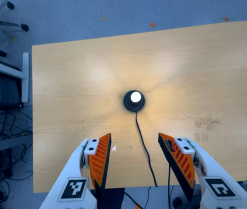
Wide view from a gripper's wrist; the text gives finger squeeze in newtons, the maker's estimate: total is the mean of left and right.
{"total": 0.0}